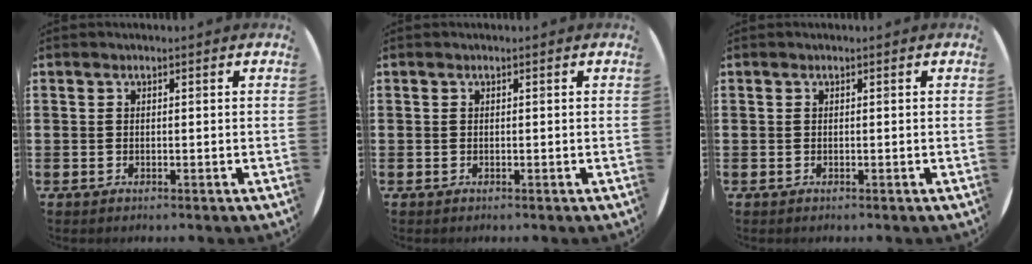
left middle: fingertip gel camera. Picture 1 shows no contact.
{"total": 0.0}
{"total": 0.0}